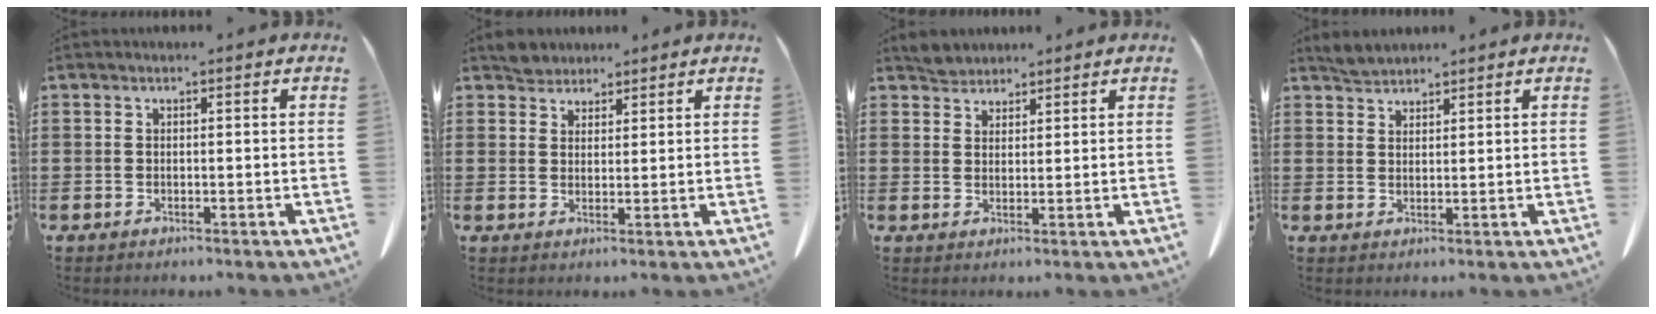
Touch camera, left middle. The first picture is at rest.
{"total": 3.1, "force": [2.9, 1.1, 0.2], "torque": [-0.014, 0.002, 0.058]}
{"total": 2.6, "force": [2.5, 0.8, 0.0], "torque": [-0.009, 0.003, 0.050]}
{"total": 2.2, "force": [2.1, 0.4, 0.3], "torque": [-0.013, 0.001, 0.042]}